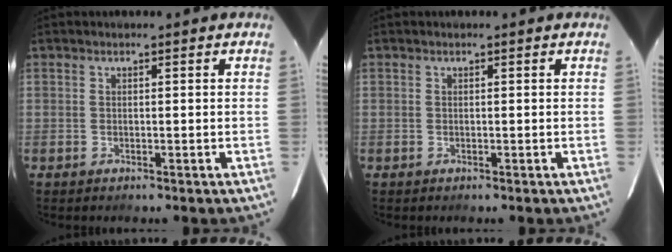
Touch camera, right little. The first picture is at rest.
{"total": 0.0}